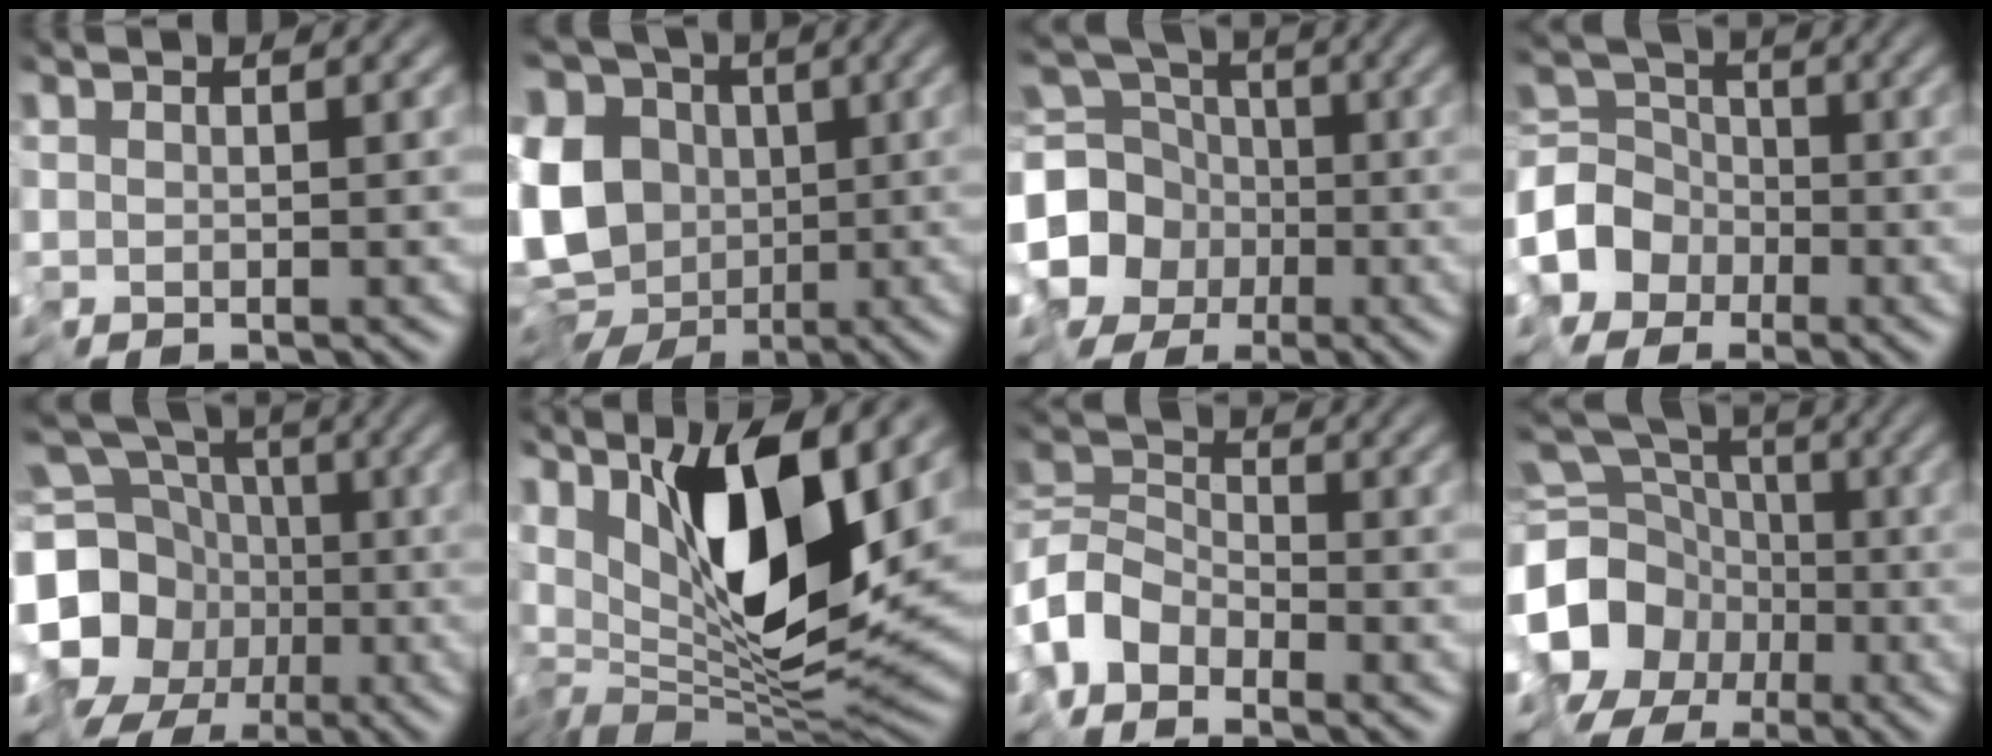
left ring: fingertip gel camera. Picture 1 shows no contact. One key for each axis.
{"total": 15.2, "fx": -1.4, "fy": 12.5, "fz": 8.5, "tx": -0.176, "ty": -0.016, "tz": -0.044}
{"total": 10.9, "fx": -3.7, "fy": 9.3, "fz": 4.2, "tx": -0.097, "ty": -0.022, "tz": -0.092}
{"total": 4.7, "fx": -2.5, "fy": 3.8, "fz": 1.3, "tx": -0.023, "ty": 0.011, "tz": -0.065}
{"total": 14.8, "fx": -2.9, "fy": 12.9, "fz": 6.8, "tx": -0.139, "ty": 0.006, "tz": -0.090}
{"total": 12.3, "fx": 2.5, "fy": 4.3, "fz": 11.3, "tx": -0.192, "ty": -0.002, "tz": 0.034}
{"total": 4.2, "fx": -3.1, "fy": 2.3, "fz": 1.6, "tx": -0.033, "ty": 0.007, "tz": -0.083}
{"total": 14.7, "fx": -5.2, "fy": 12.4, "fz": 6.1, "tx": -0.143, "ty": -0.002, "tz": -0.116}